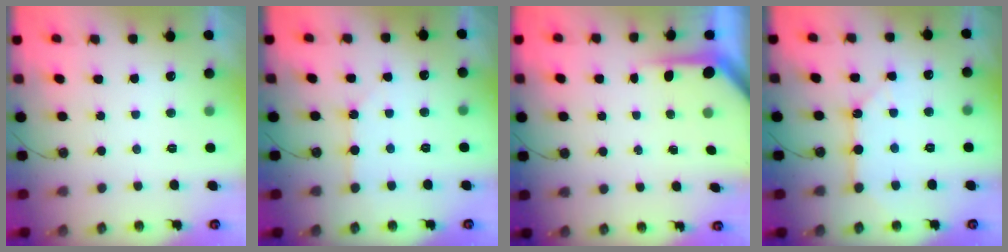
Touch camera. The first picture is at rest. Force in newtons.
{"total": 1.7, "press": 1.7, "slide": 0.3}
{"total": 3.8, "press": 3.8, "slide": 0.4}
{"total": 6.6, "press": 6.6, "slide": 0.8}